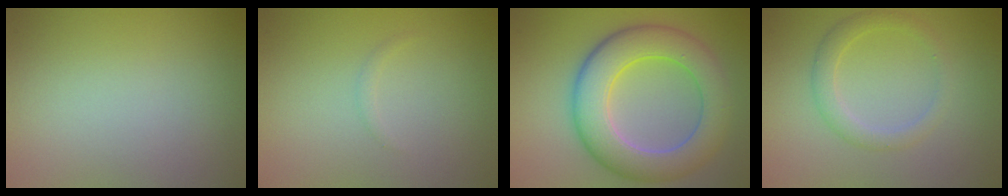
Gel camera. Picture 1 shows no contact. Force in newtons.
{"total": 0.5, "press": 0.5, "slide": 0.0}
{"total": 8.3, "press": 8.3, "slide": 0.2}
{"total": 2.2, "press": 2.2, "slide": 0.0}